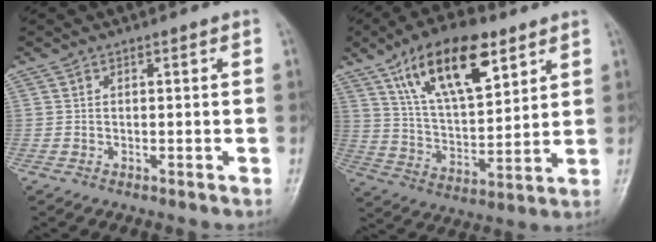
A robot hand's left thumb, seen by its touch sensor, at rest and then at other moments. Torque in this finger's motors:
{"motor_torque": [2.04, 2.03, 1.70, -1.07, 0.44]}